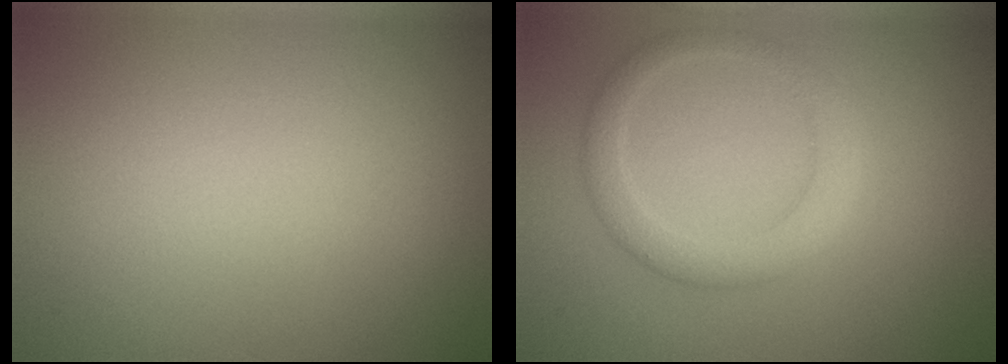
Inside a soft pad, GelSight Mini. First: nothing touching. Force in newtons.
{"total": 2.9, "press": 2.9, "slide": 0.3}